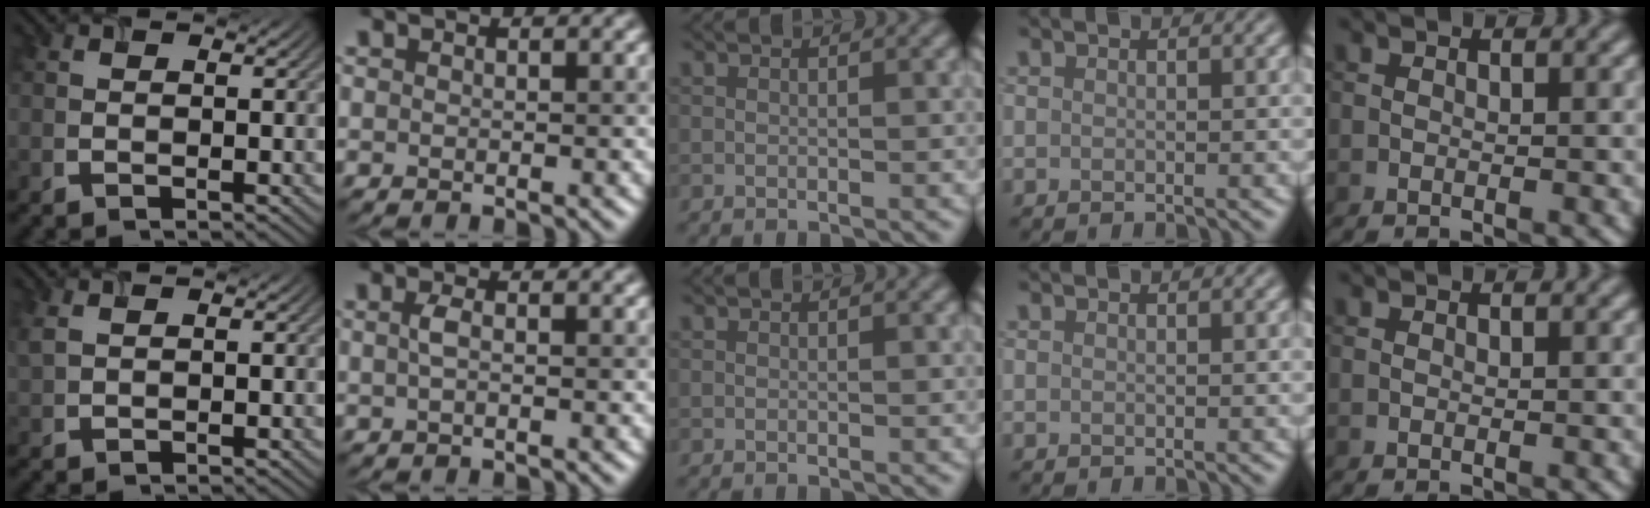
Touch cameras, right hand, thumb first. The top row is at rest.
{"thumb": {"total": 1.7, "force": [1.0, 0.8, 1.1], "torque": [-0.036, 0.002, 0.025]}, "index": {"total": 0.9, "force": [0.0, 0.2, 0.9], "torque": [-0.021, 0.008, 0.003]}}